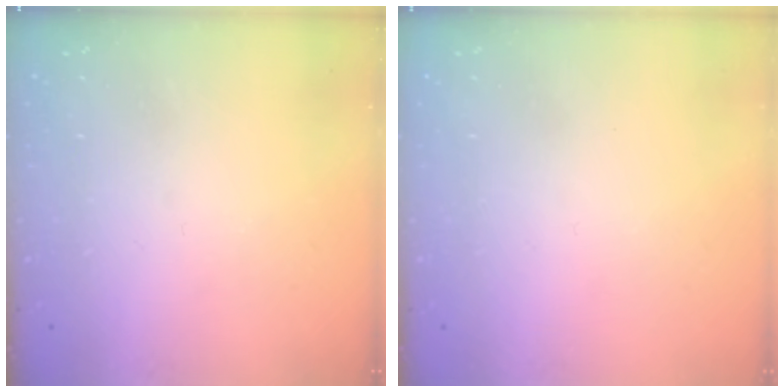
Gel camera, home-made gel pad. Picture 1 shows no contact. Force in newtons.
{"total": 1.6, "press": 1.6, "slide": 0.1}